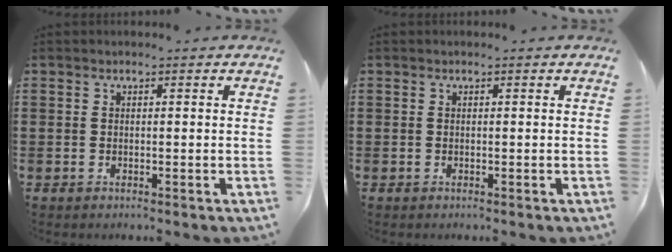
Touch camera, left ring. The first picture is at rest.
{"total": 0.0}